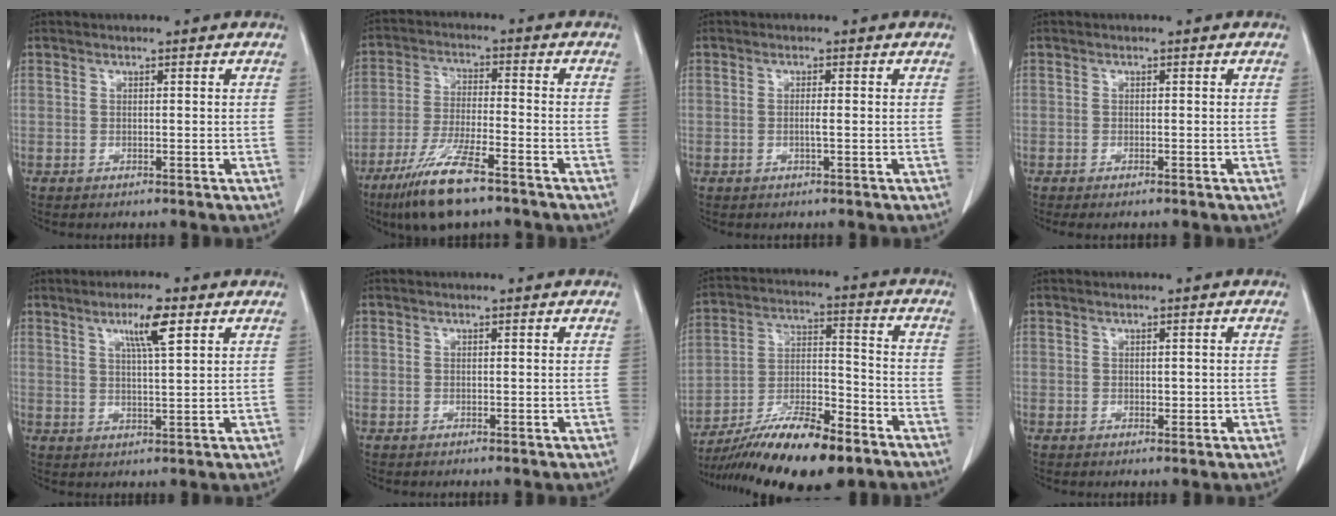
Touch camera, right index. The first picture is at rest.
{"total": 11.4, "force": [-7.8, 1.7, 8.1], "torque": [-0.161, -0.028, -0.138]}
{"total": 1.1, "force": [-0.1, -0.1, 1.1], "torque": [-0.020, 0.001, 0.000]}
{"total": 1.2, "force": [-0.9, 0.2, 0.8], "torque": [-0.010, -0.003, -0.008]}
{"total": 5.9, "force": [3.0, 0.3, 5.1], "torque": [-0.089, 0.001, 0.051]}
{"total": 0.0}
{"total": 17.9, "force": [-13.0, 3.9, 11.6], "torque": [-0.201, -0.007, -0.225]}
{"total": 0.9, "force": [0.1, 0.6, 0.6], "torque": [-0.005, 0.001, 0.005]}